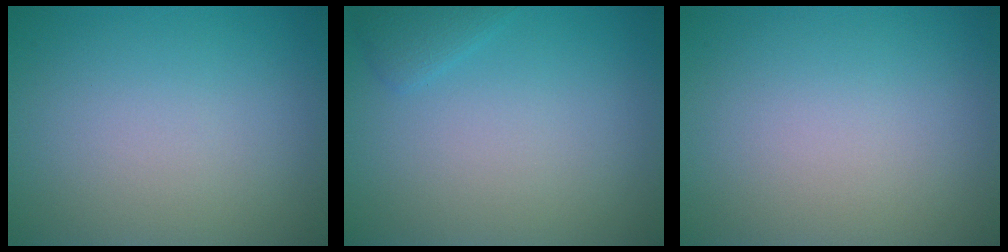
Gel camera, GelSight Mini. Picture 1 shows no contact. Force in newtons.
{"total": 1.1, "press": 1.1, "slide": 0.0}
{"total": 0.0}